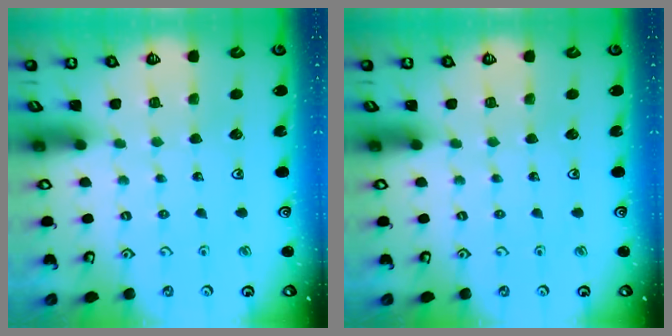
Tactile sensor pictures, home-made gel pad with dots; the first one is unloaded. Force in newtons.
{"total": 0.0}